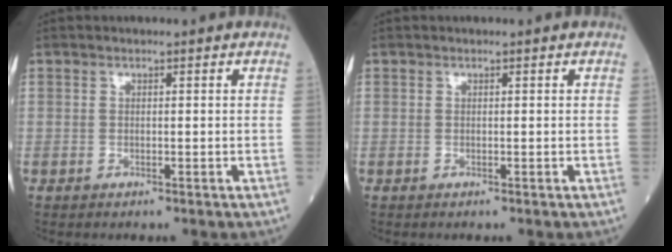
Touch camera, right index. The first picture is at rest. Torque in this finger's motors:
{"motor_torque": [0.00, 0.00, 0.00, 0.00]}